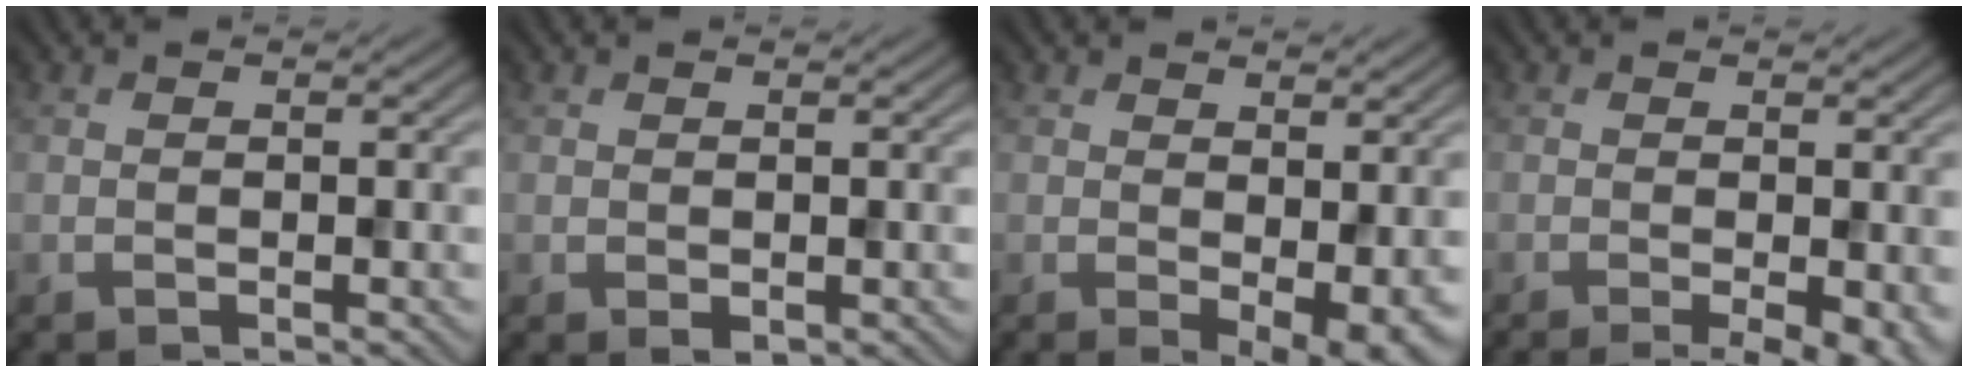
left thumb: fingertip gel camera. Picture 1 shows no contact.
{"total": 0.7, "force": [0.0, 0.5, 0.5], "torque": [-0.008, -0.002, 0.001]}
{"total": 4.7, "force": [-0.2, 1.9, 4.2], "torque": [-0.058, -0.010, 0.006]}
{"total": 4.9, "force": [-1.9, 1.1, 4.4], "torque": [-0.061, -0.004, -0.025]}